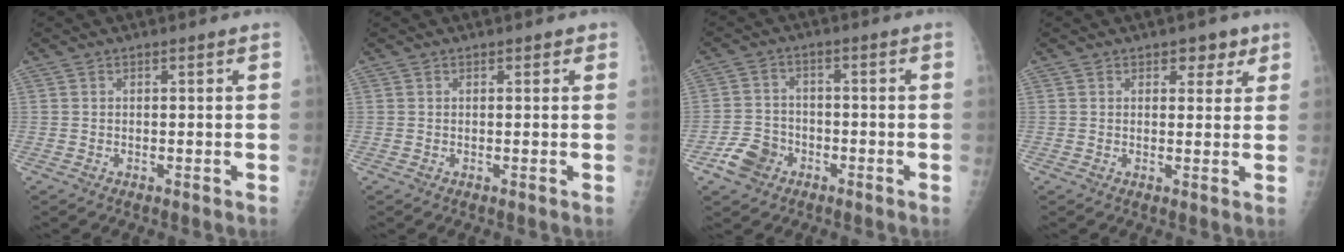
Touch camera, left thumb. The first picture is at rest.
{"total": 0.7, "force": [0.4, 0.4, 0.2], "torque": [0.005, -0.001, 0.000]}
{"total": 6.2, "force": [-3.3, 4.8, 2.2], "torque": [-0.027, 0.020, -0.058]}
{"total": 3.7, "force": [2.1, 2.3, 1.9], "torque": [0.005, -0.008, 0.025]}